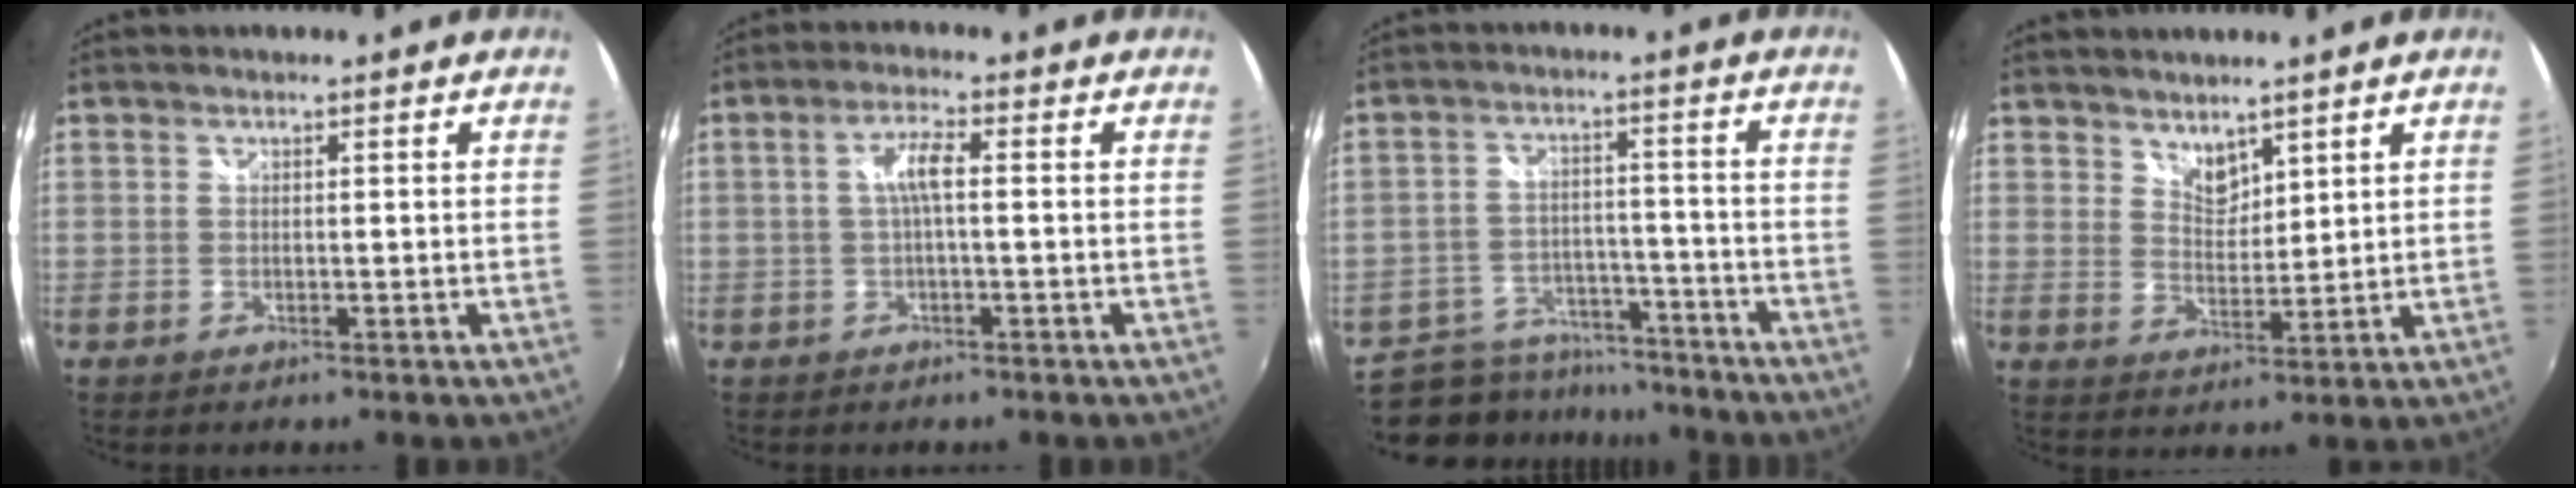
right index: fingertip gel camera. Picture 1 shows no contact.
{"total": 3.9, "force": [-0.1, 0.5, 3.9], "torque": [-0.074, 0.009, 0.001]}
{"total": 13.3, "force": [-10.8, 7.2, 2.9], "torque": [-0.081, 0.025, -0.149]}
{"total": 4.4, "force": [3.8, 2.0, 1.2], "torque": [-0.009, 0.001, 0.069]}